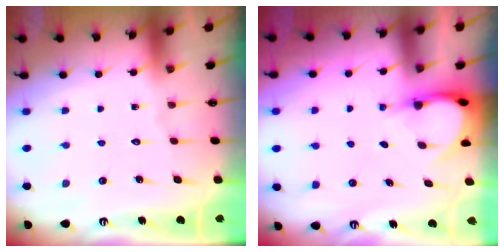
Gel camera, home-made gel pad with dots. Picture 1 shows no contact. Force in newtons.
{"total": 3.7, "press": 3.7, "slide": 0.3}